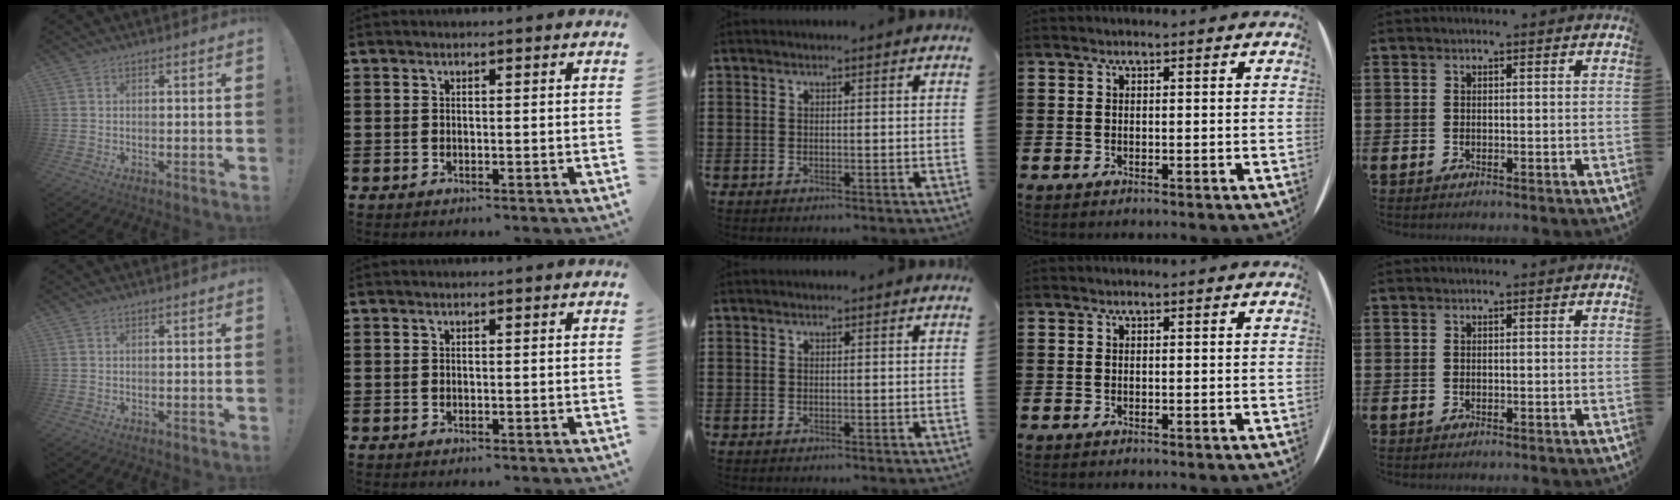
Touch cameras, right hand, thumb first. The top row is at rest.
{}